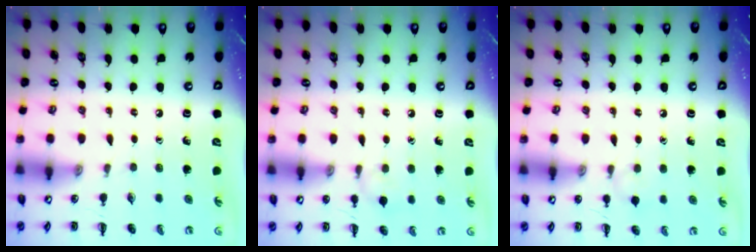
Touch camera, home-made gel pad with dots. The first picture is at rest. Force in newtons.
{"total": 5.2, "press": 4.8, "slide": 1.9}
{"total": 4.4, "press": 4.1, "slide": 1.6}